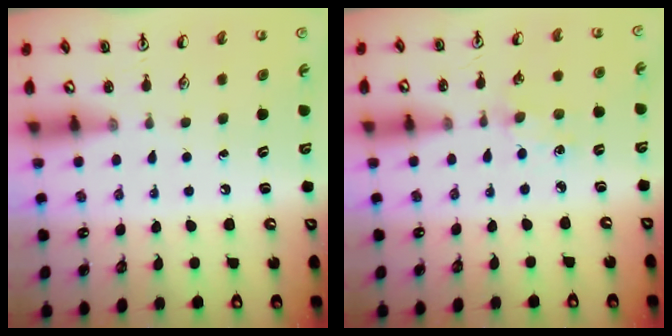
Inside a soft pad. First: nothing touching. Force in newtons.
{"total": 3.2, "press": 3.2, "slide": 0.4}